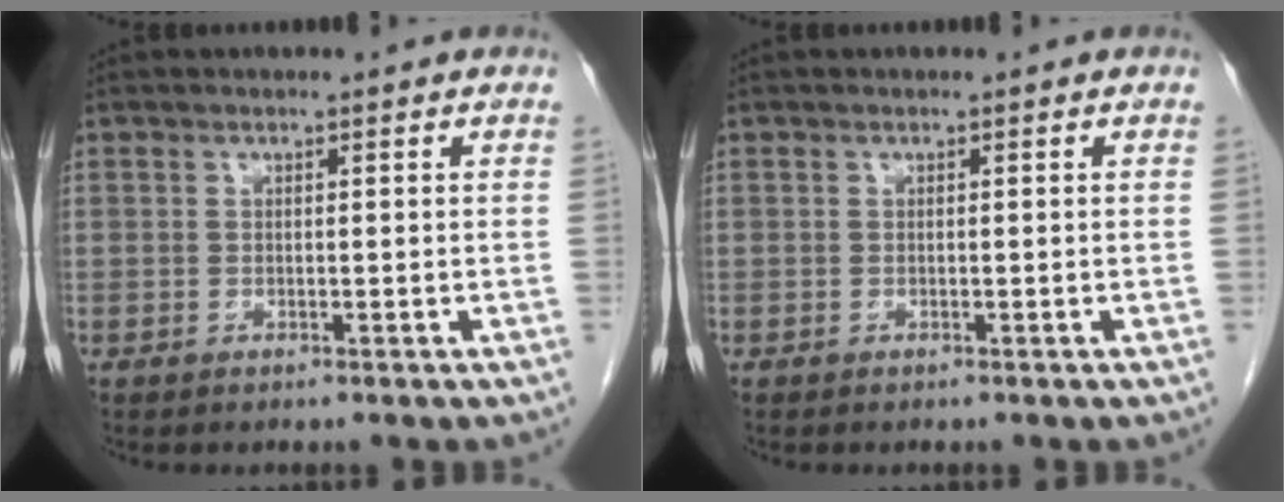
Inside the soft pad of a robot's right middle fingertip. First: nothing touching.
{"total": 0.0}